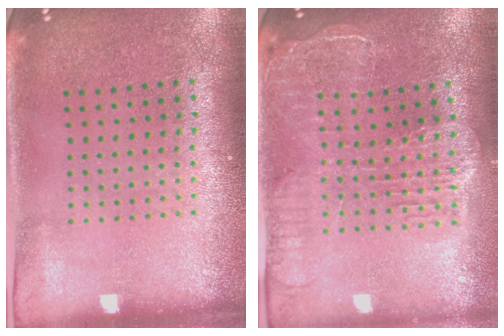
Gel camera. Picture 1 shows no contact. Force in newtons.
{"total": 2.4, "press": 2.1, "slide": 1.1}